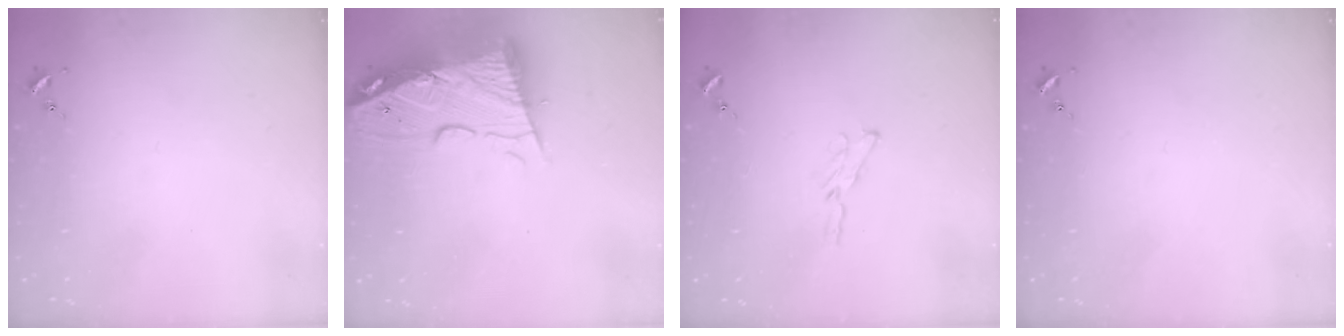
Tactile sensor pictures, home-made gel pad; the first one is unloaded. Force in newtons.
{"total": 15.5, "press": 15.4, "slide": 1.4}
{"total": 4.4, "press": 4.4, "slide": 0.5}
{"total": 0.0}